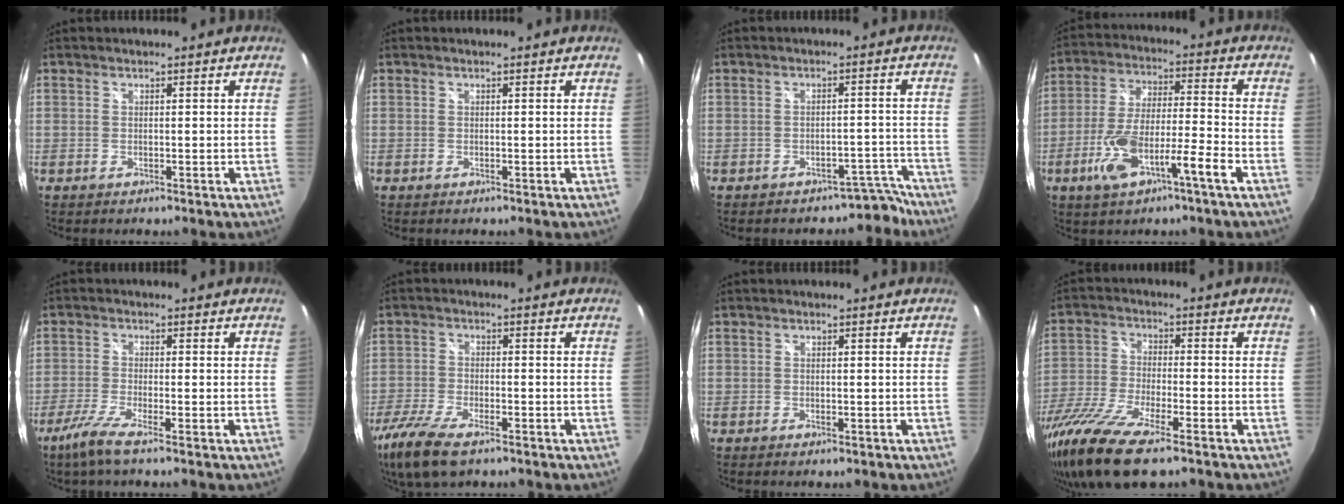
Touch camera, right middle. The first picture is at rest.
{"total": 0.0}
{"total": 5.1, "force": [-4.5, 2.5, 0.4], "torque": [0.011, 0.034, -0.053]}
{"total": 12.2, "force": [-6.2, 2.2, 10.3], "torque": [-0.213, -0.005, -0.111]}
{"total": 5.5, "force": [-3.8, -0.1, 4.0], "torque": [-0.100, -0.013, -0.077]}
{"total": 12.5, "force": [-8.4, 4.6, 8.0], "torque": [-0.195, -0.044, -0.161]}
{"total": 1.0, "force": [-0.7, 0.5, 0.5], "torque": [-0.009, -0.004, -0.011]}
{"total": 16.9, "force": [-11.7, 3.9, 11.5], "torque": [-0.252, -0.053, -0.228]}